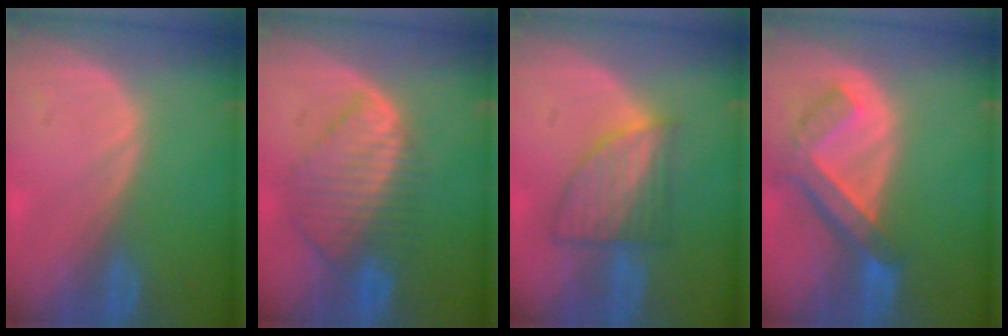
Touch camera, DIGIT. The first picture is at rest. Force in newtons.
{"total": 8.6, "press": 7.5, "slide": 4.1}
{"total": 7.0, "press": 6.4, "slide": 2.8}
{"total": 7.4, "press": 6.4, "slide": 3.6}